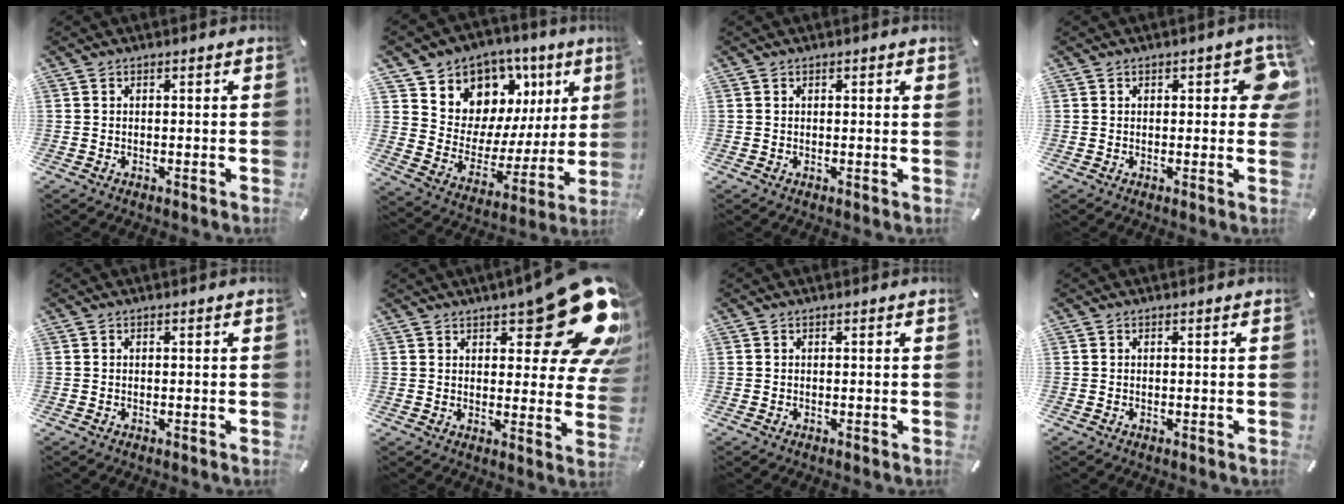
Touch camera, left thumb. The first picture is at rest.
{"total": 9.4, "force": [6.1, 7.2, -0.1], "torque": [-0.002, -0.088, 0.114]}
{"total": 0.6, "force": [0.4, 0.1, 0.4], "torque": [-0.001, -0.002, 0.004]}
{"total": 6.6, "force": [1.8, 3.0, 5.6], "torque": [-0.067, -0.003, 0.024]}
{"total": 0.0}
{"total": 20.6, "force": [12.3, 7.2, 14.9], "torque": [-0.176, -0.090, 0.202]}
{"total": 0.0}
{"total": 0.0}